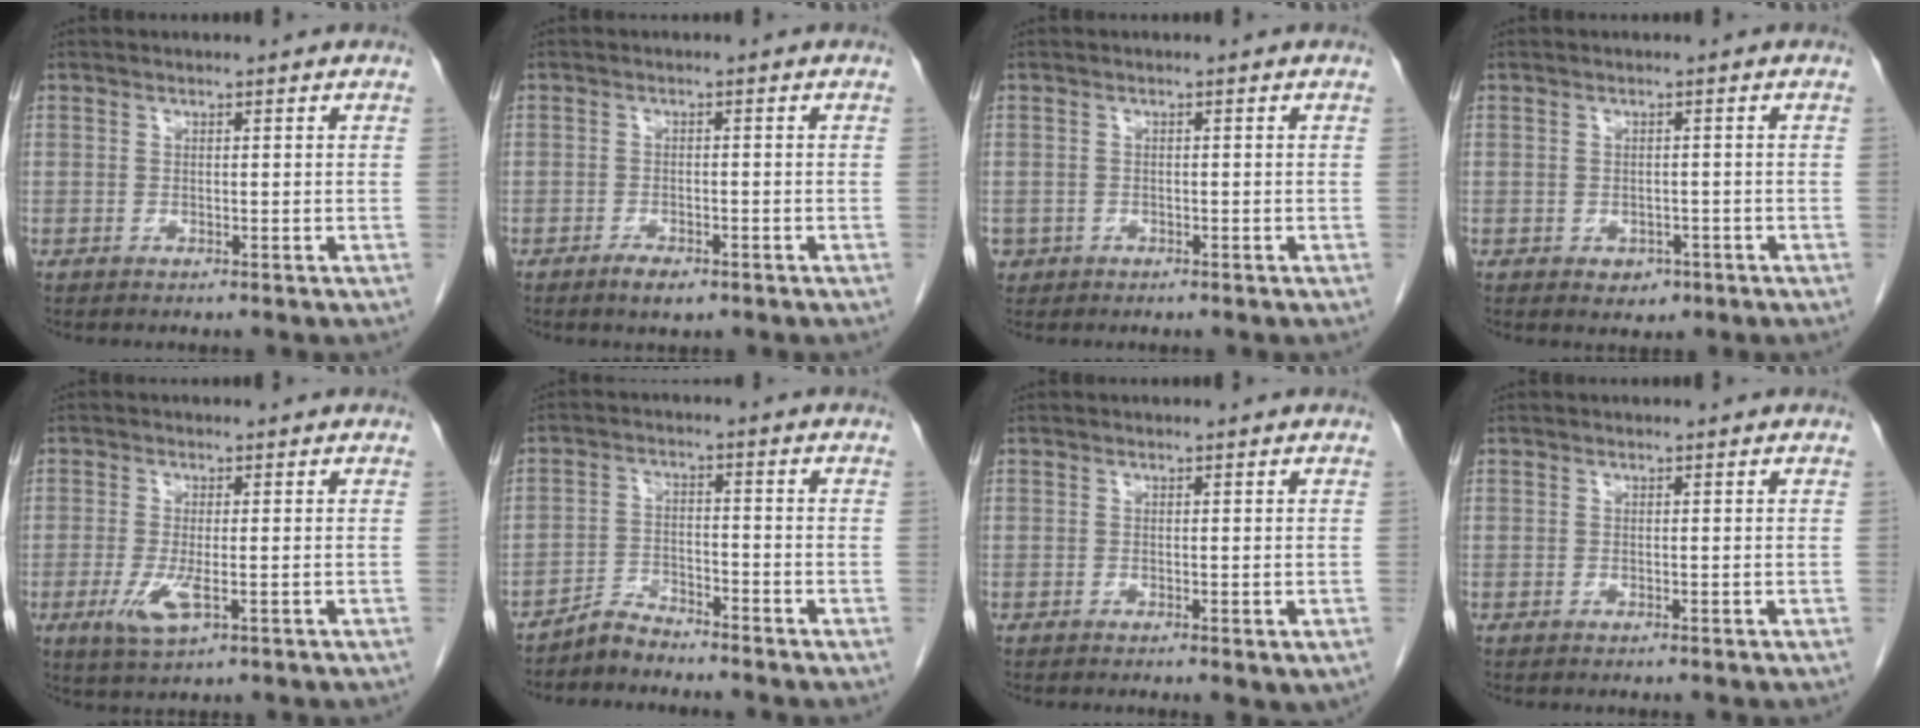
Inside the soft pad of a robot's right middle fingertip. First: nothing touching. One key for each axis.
{"total": 2.4, "fx": -1.7, "fy": 0.9, "fz": 1.5, "tx": -0.030, "ty": -0.001, "tz": -0.024}
{"total": 1.4, "fx": -0.7, "fy": 1.3, "fz": 0.1, "tx": -0.007, "ty": 0.005, "tz": -0.009}
{"total": 2.2, "fx": -1.1, "fy": 1.6, "fz": 1.0, "tx": -0.010, "ty": 0.003, "tz": -0.005}
{"total": 4.5, "fx": -1.4, "fy": 1.2, "fz": 4.1, "tx": -0.086, "ty": -0.010, "tz": -0.019}
{"total": 3.5, "fx": -3.5, "fy": 0.6, "fz": 0.1, "tx": -0.003, "ty": -0.010, "tz": -0.067}
{"total": 1.6, "fx": -0.4, "fy": 0.6, "fz": 1.4, "tx": -0.018, "ty": -0.004, "tz": -0.001}
{"total": 0.0}